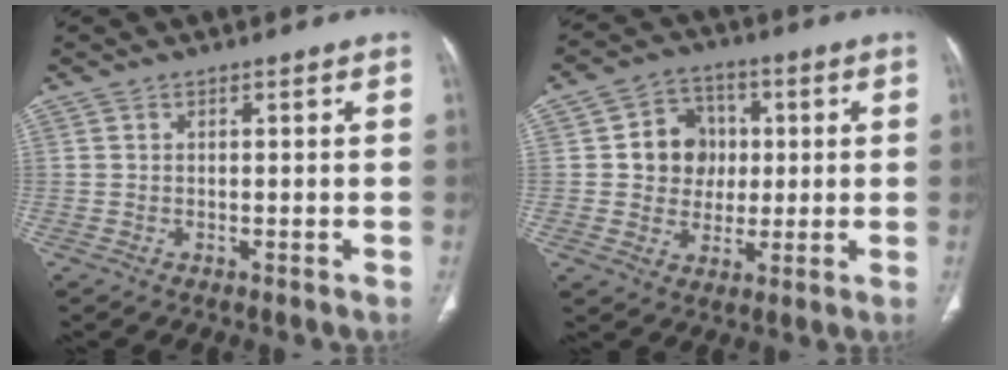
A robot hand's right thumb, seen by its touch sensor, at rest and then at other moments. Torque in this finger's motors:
{"motor_torque": [0.58, 0.71, 0.44, 0.03, 0.02]}